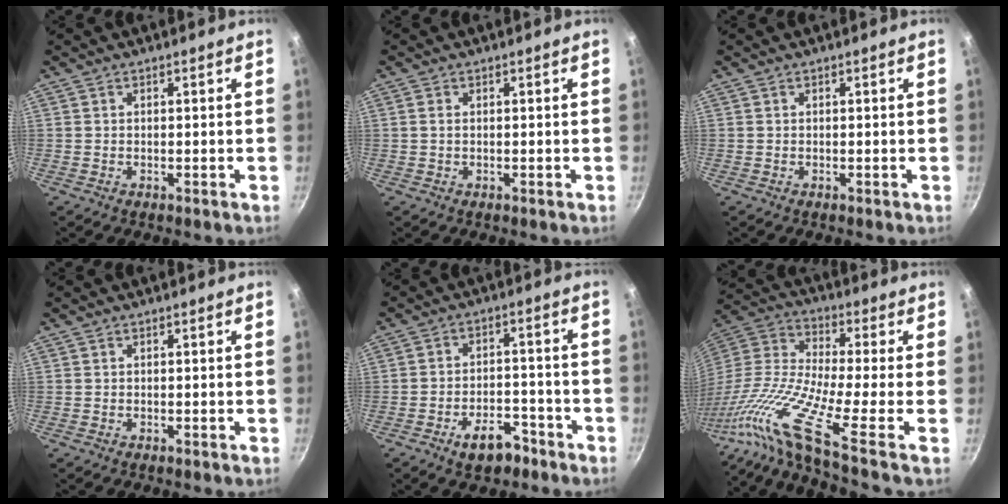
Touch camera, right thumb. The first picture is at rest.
{"total": 0.7, "force": [0.2, 0.5, 0.6], "torque": [-0.011, 0.001, 0.003]}
{"total": 0.0}
{"total": 0.0}
{"total": 7.7, "force": [-4.7, 4.2, 4.4], "torque": [-0.047, 0.038, -0.069]}
{"total": 20.6, "force": [-8.9, 3.0, 18.3], "torque": [-0.341, 0.005, -0.187]}